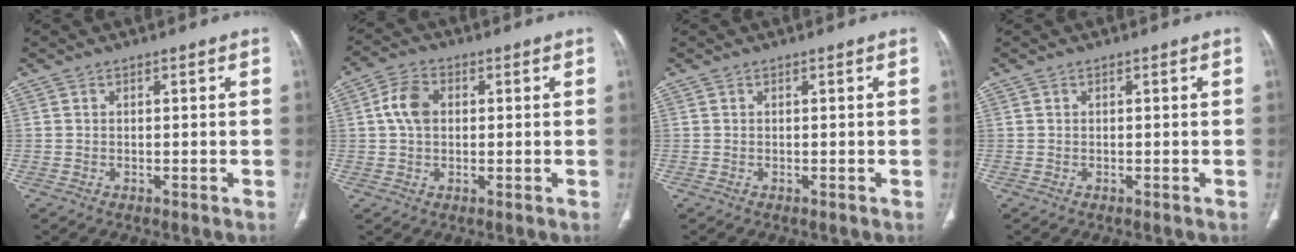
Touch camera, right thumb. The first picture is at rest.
{"total": 6.0, "force": [0.9, 4.2, 4.2], "torque": [-0.079, 0.011, 0.012]}
{"total": 0.0}
{"total": 0.0}